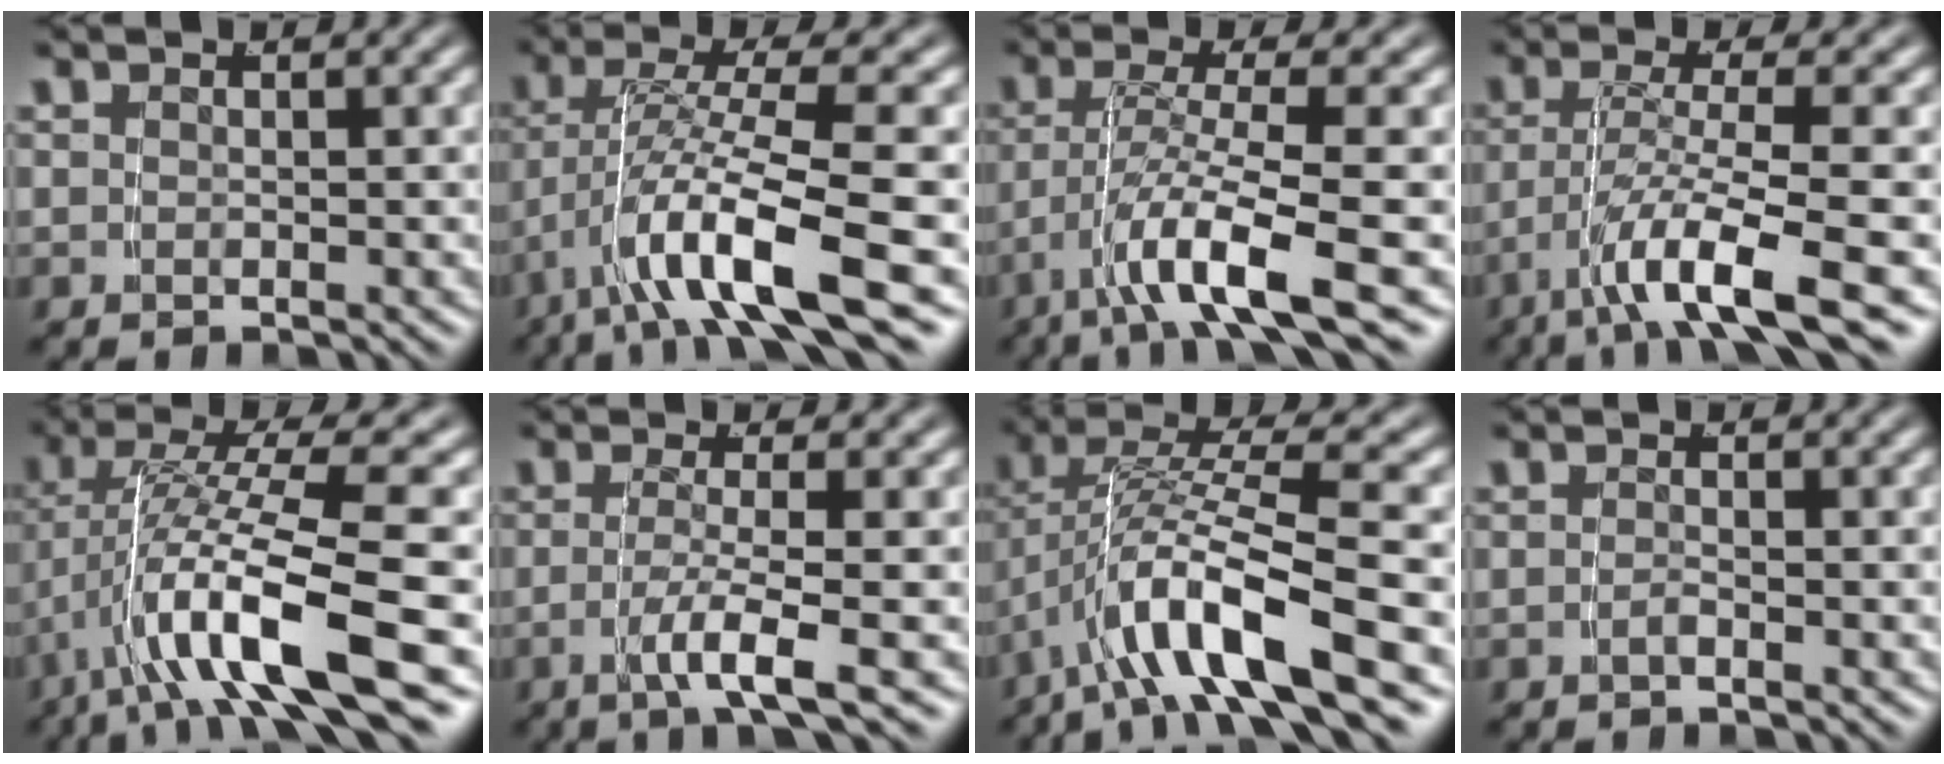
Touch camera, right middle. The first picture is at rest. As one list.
[{"total": 7.2, "force": [-2.7, 1.5, 6.5], "torque": [-0.125, -0.014, -0.035]}, {"total": 6.0, "force": [-3.1, 0.5, 5.1], "torque": [-0.104, -0.020, -0.039]}, {"total": 6.7, "force": [-3.9, 0.6, 5.4], "torque": [-0.100, -0.020, -0.051]}, {"total": 8.6, "force": [-2.1, 2.1, 8.1], "torque": [-0.149, -0.004, -0.027]}, {"total": 3.9, "force": [-1.7, -0.5, 3.5], "torque": [-0.069, -0.018, -0.020]}, {"total": 7.1, "force": [-1.4, 2.6, 6.4], "torque": [-0.139, -0.008, -0.016]}, {"total": 1.0, "force": [-0.9, -0.2, 0.3], "torque": [-0.009, -0.001, -0.017]}]